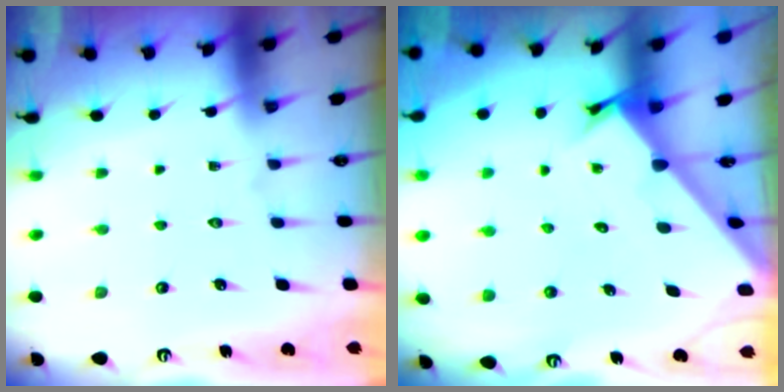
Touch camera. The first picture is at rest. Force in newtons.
{"total": 2.4, "press": 2.4, "slide": 0.2}